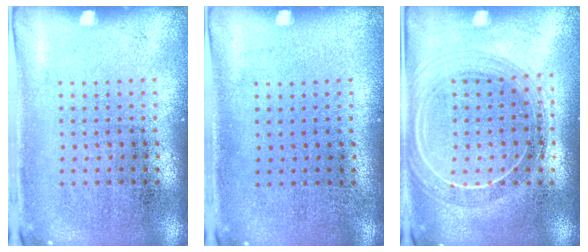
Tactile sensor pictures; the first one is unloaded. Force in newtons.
{"total": 0.0}
{"total": 1.9, "press": 1.7, "slide": 0.8}